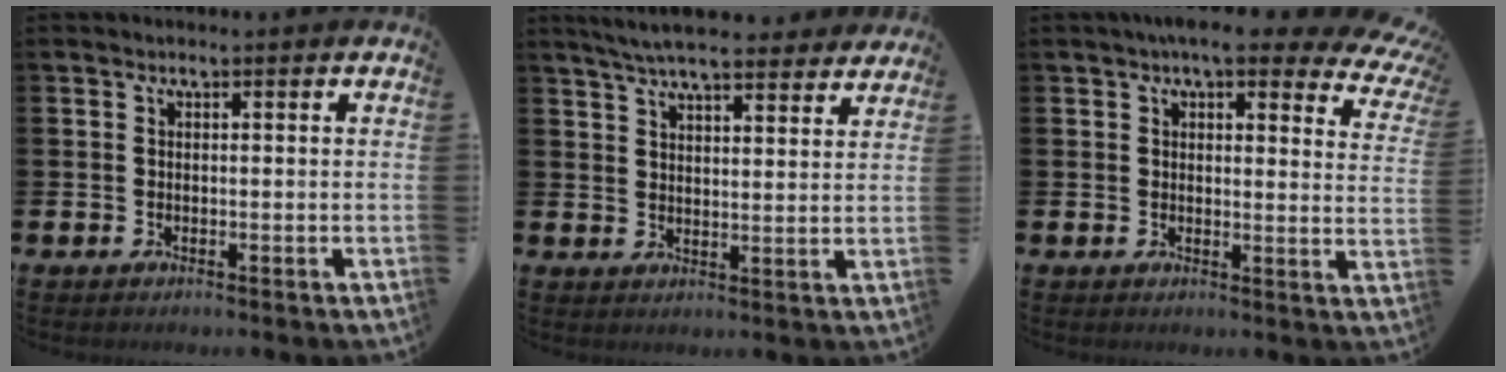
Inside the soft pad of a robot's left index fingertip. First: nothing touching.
{"total": 6.5, "force": [6.2, 0.8, 2.0], "torque": [-0.045, -0.031, 0.109]}
{"total": 6.3, "force": [5.1, 2.0, 3.1], "torque": [-0.049, -0.025, 0.085]}